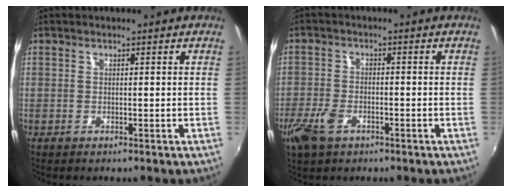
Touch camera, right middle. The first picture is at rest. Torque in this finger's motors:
{"motor_torque": [1.04, -0.87, 0.11, 0.11]}